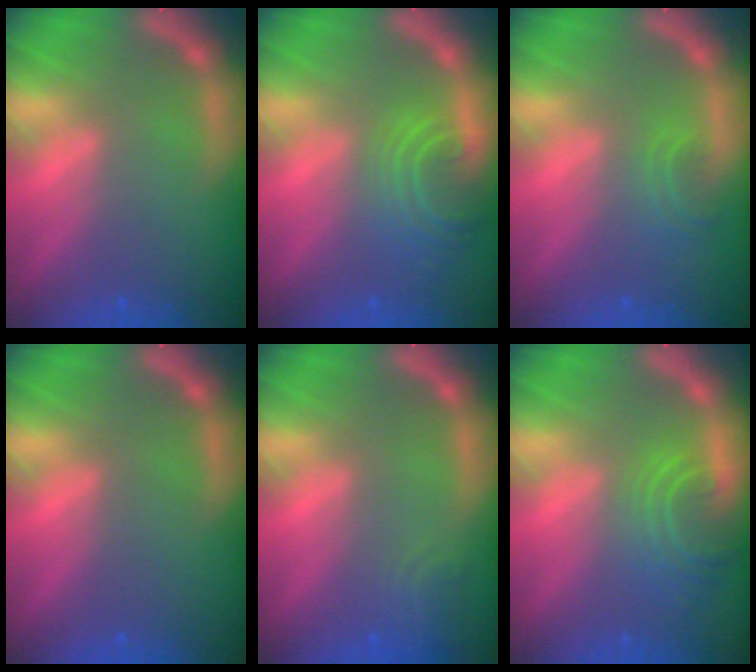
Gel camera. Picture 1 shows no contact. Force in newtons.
{"total": 5.5}
{"total": 1.9}
{"total": 0.0}
{"total": 2.4}
{"total": 5.1}